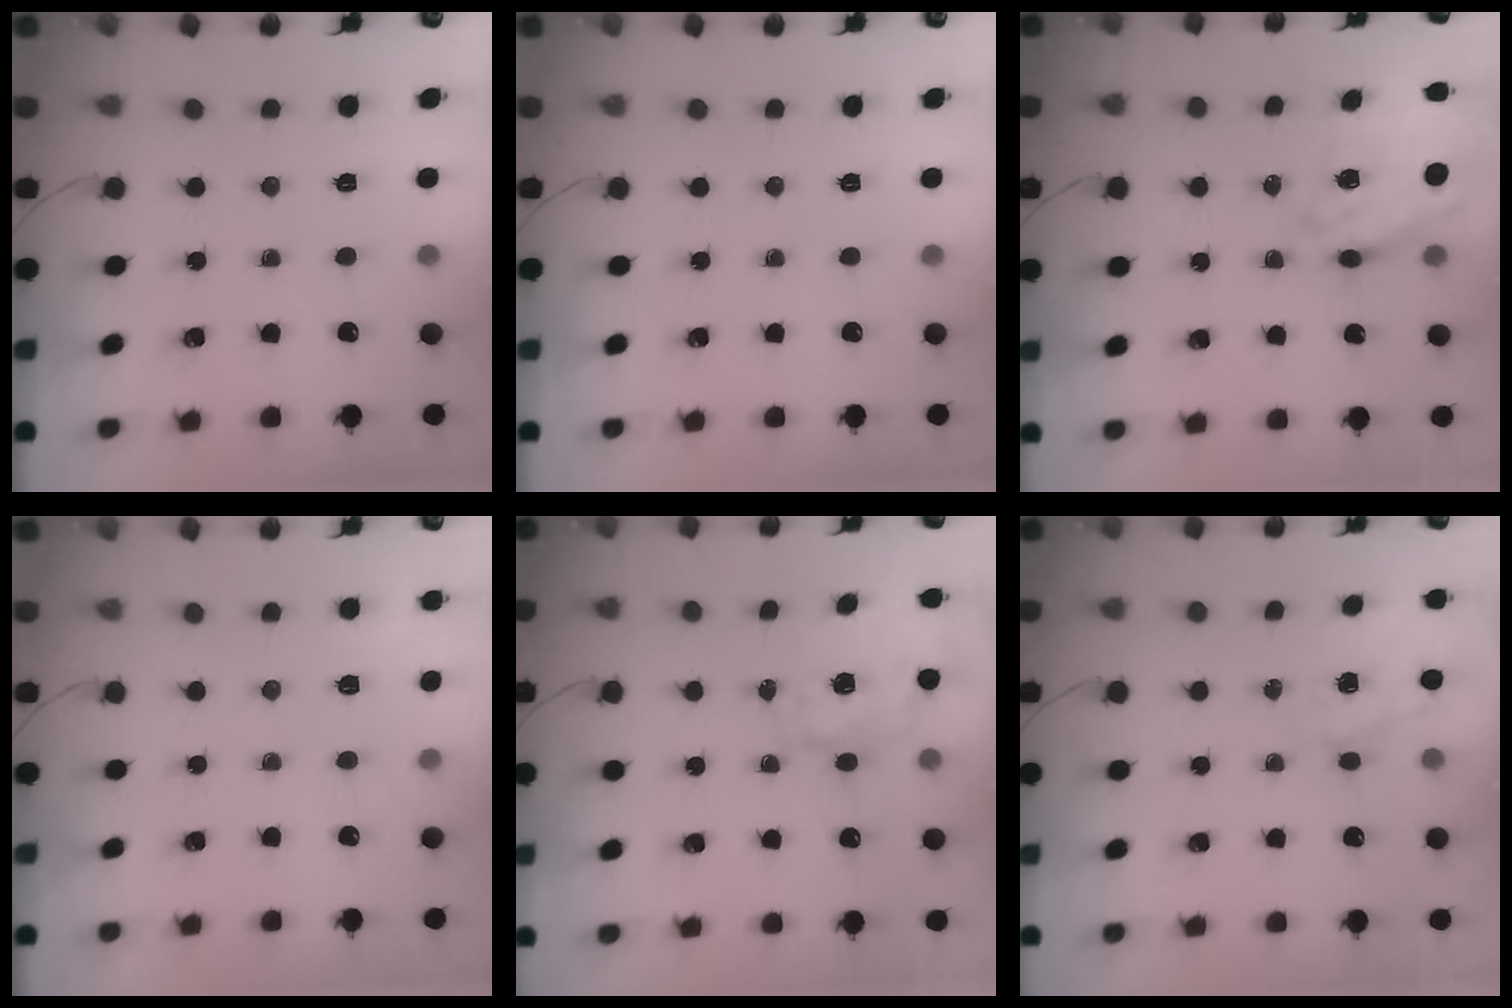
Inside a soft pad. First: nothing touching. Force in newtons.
{"total": 0.0}
{"total": 13.2, "press": 12.5, "slide": 4.5}
{"total": 6.4, "press": 6.1, "slide": 2.1}
{"total": 1.8, "press": 1.7, "slide": 0.6}
{"total": 7.0, "press": 7.0, "slide": 0.9}